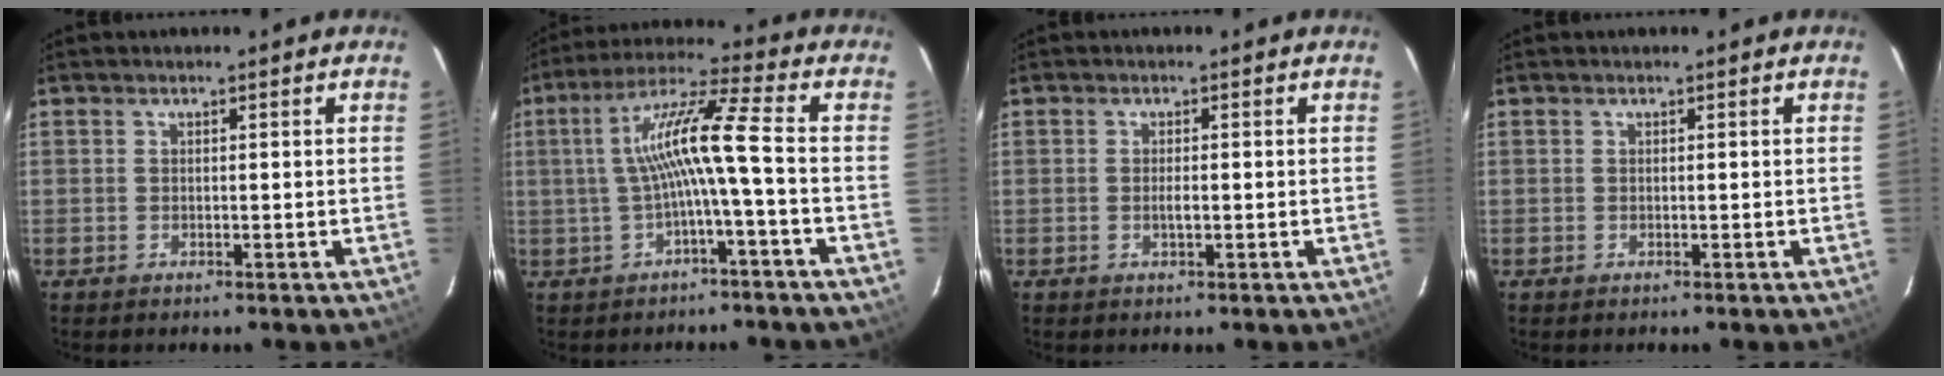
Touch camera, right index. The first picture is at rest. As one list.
[{"total": 9.9, "force": [-1.5, -0.7, 9.7], "torque": [-0.196, 0.016, -0.021]}, {"total": 1.3, "force": [-0.2, 0.4, 1.3], "torque": [-0.025, 0.000, -0.005]}, {"total": 0.0}]